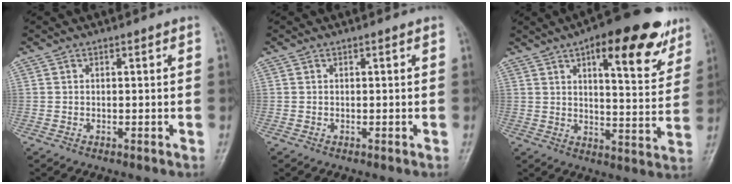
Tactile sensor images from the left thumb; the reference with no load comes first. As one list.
[{"total": 0.0}, {"total": 18.4, "force": [10.3, 6.5, 13.8], "torque": [-0.145, -0.034, 0.141]}]